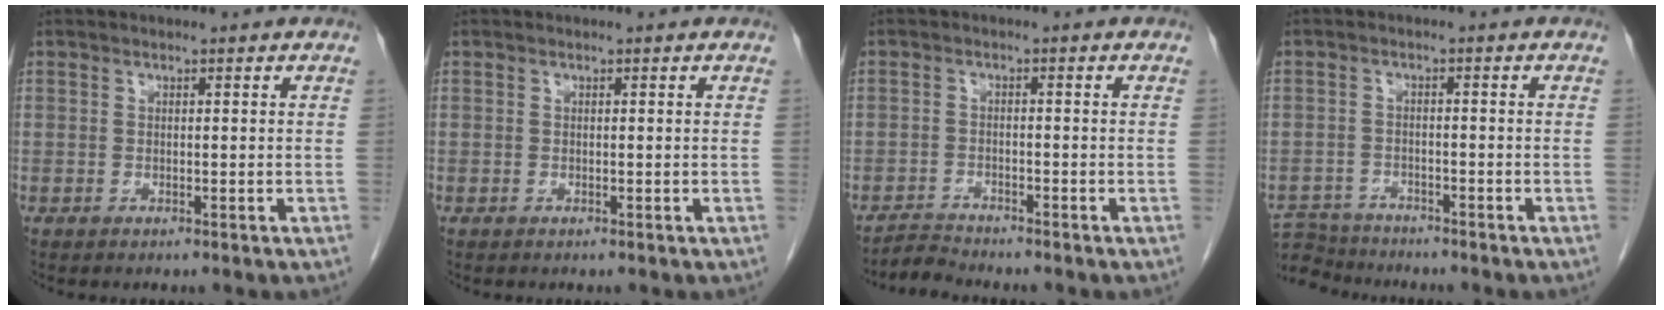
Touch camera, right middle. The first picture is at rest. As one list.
[{"total": 0.0}, {"total": 2.4, "force": [-2.2, -0.5, -0.6], "torque": [0.016, -0.017, -0.040]}, {"total": 5.9, "force": [-5.8, 1.0, -0.2], "torque": [0.008, -0.004, -0.104]}]